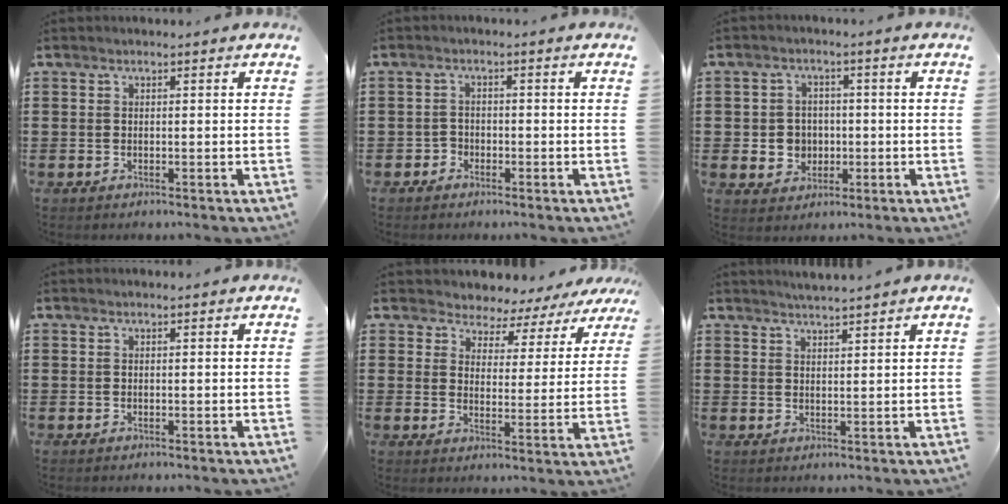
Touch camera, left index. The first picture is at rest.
{"total": 1.6, "force": [-1.2, 1.1, 0.1], "torque": [-0.010, 0.002, -0.027]}
{"total": 4.0, "force": [-0.3, 3.8, 1.4], "torque": [-0.041, 0.008, -0.008]}
{"total": 0.0}
{"total": 3.8, "force": [3.5, 1.3, -0.2], "torque": [-0.024, -0.022, 0.057]}
{"total": 2.1, "force": [2.1, -0.3, 0.0], "torque": [-0.006, -0.003, 0.040]}